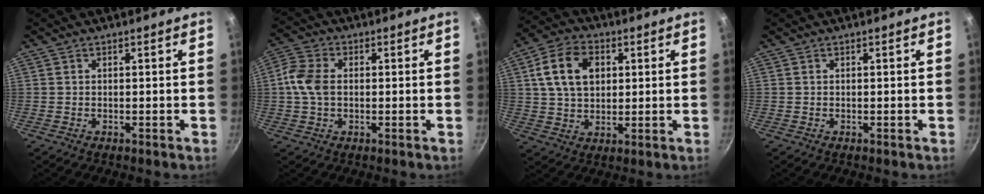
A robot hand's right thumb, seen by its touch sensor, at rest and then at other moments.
{"total": 6.8, "force": [0.1, 4.7, 4.9], "torque": [-0.100, 0.015, -0.009]}
{"total": 11.8, "force": [3.0, 8.3, 7.8], "torque": [-0.126, 0.006, 0.047]}
{"total": 0.0}